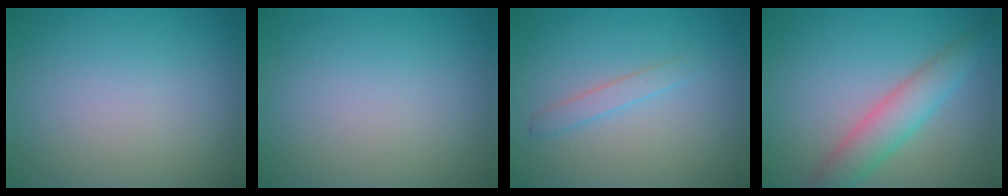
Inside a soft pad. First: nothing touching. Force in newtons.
{"total": 0.0}
{"total": 1.3, "press": 1.3, "slide": 0.0}
{"total": 4.1, "press": 4.1, "slide": 0.1}